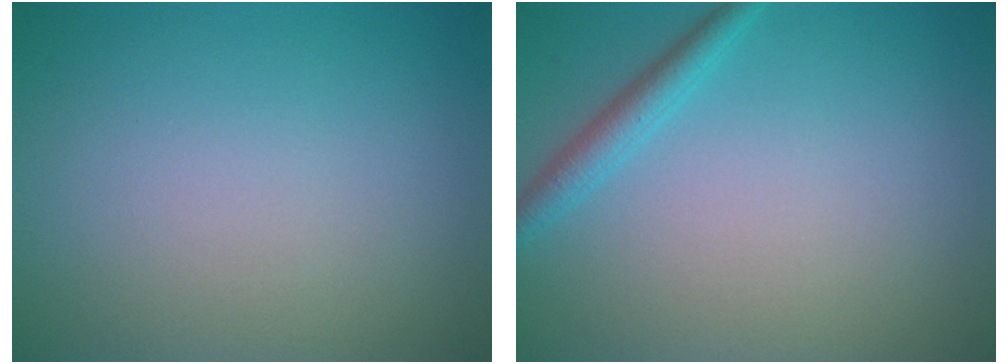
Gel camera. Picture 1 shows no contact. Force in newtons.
{"total": 2.0, "press": 2.0, "slide": 0.1}